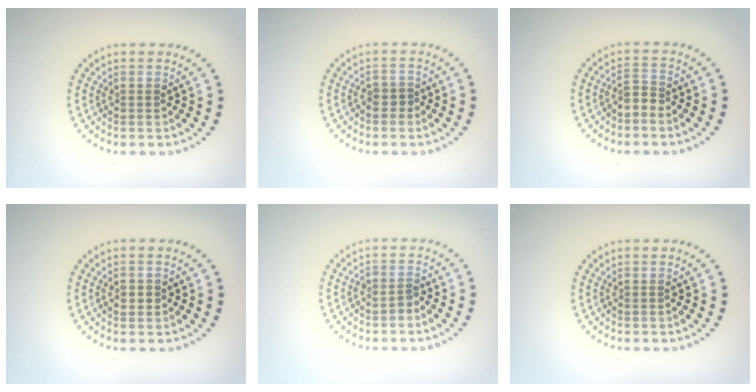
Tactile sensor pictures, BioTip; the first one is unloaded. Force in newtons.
{"total": 1.0, "press": 0.8, "slide": 0.7}
{"total": 1.7, "press": 1.3, "slide": 1.2}
{"total": 1.0, "press": 0.9, "slide": 0.1}
{"total": 1.1, "press": 0.9, "slide": 0.7}
{"total": 0.0}